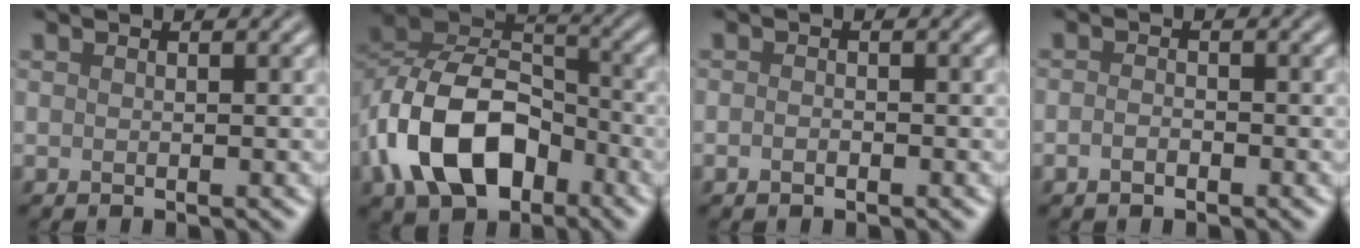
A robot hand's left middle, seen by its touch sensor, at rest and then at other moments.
{"total": 11.0, "force": [-4.6, 6.9, 7.3], "torque": [-0.140, 0.010, -0.097]}
{"total": 0.8, "force": [-0.4, 0.4, 0.5], "torque": [-0.011, -0.001, -0.008]}
{"total": 1.1, "force": [-0.6, 0.6, 0.7], "torque": [-0.015, 0.000, -0.014]}